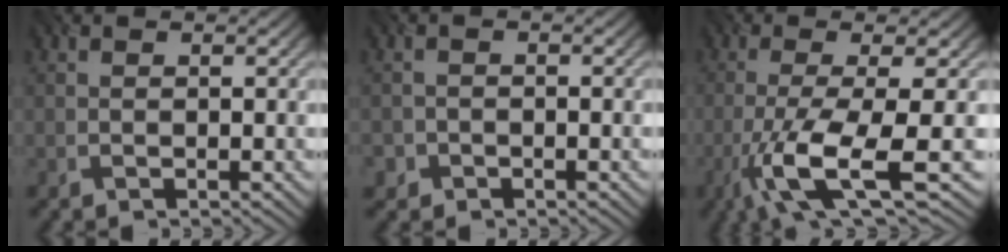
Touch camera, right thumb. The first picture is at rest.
{"total": 1.6, "force": [-1.1, 1.2, 0.2], "torque": [-0.001, -0.001, -0.022]}
{"total": 9.6, "force": [-3.5, 1.9, 8.8], "torque": [-0.153, -0.003, -0.069]}